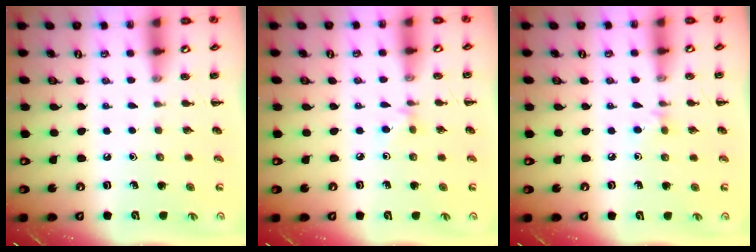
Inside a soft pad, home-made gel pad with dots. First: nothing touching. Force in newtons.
{"total": 3.0, "press": 2.7, "slide": 1.2}
{"total": 4.2, "press": 3.9, "slide": 1.5}